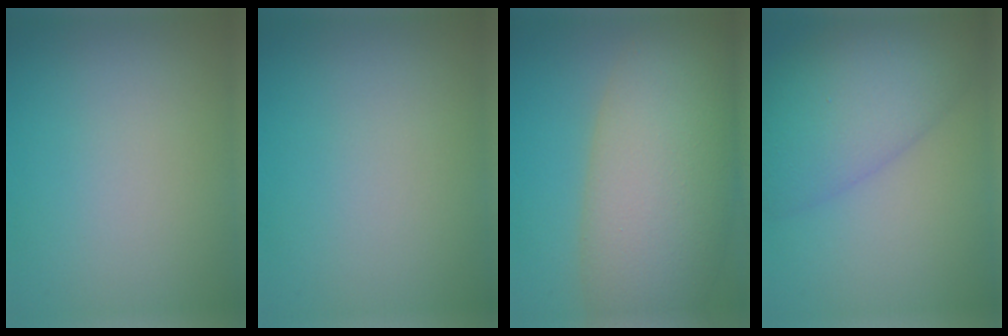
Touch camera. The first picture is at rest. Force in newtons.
{"total": 0.0}
{"total": 12.3, "press": 12.2, "slide": 0.6}
{"total": 8.2, "press": 8.2, "slide": 0.3}